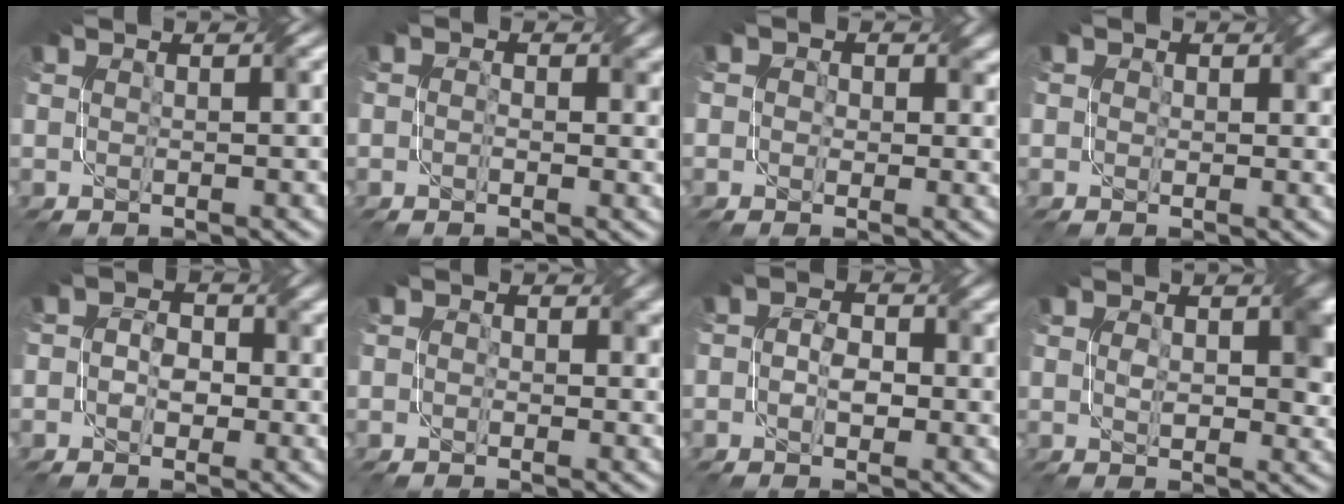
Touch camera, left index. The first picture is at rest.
{"total": 2.9, "force": [0.3, 2.0, 2.0], "torque": [-0.016, 0.002, -0.004]}
{"total": 3.7, "force": [1.2, 2.9, 2.0], "torque": [-0.031, 0.003, 0.000]}
{"total": 2.4, "force": [1.0, 1.8, 1.2], "torque": [-0.016, -0.006, 0.009]}
{"total": 3.3, "force": [0.1, 2.6, 2.1], "torque": [-0.022, 0.001, -0.012]}
{"total": 2.6, "force": [0.7, 2.0, 1.6], "torque": [-0.014, -0.002, 0.001]}
{"total": 3.0, "force": [-0.2, 2.1, 2.2], "torque": [-0.036, -0.002, -0.009]}
{"total": 4.3, "force": [0.6, 2.4, 3.6], "torque": [-0.055, -0.004, 0.015]}